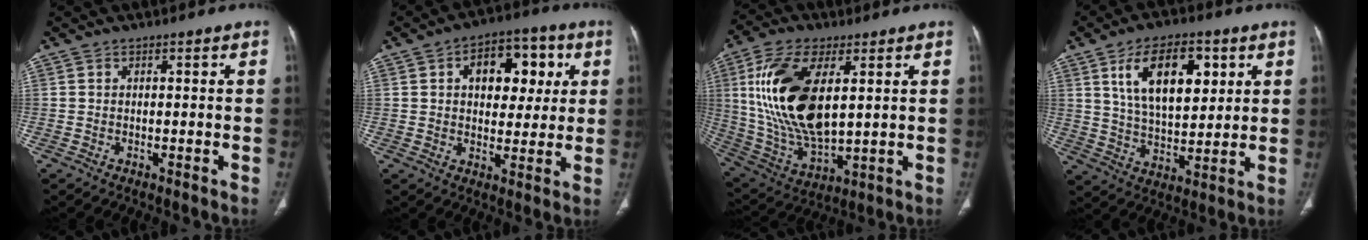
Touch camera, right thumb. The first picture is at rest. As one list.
[{"total": 12.9, "force": [3.6, 8.2, 9.3], "torque": [-0.080, 0.008, 0.050]}, {"total": 20.9, "force": [4.7, 10.2, 17.7], "torque": [-0.349, -0.019, 0.094]}, {"total": 15.4, "force": [5.8, 8.0, 11.8], "torque": [-0.166, -0.018, 0.108]}]